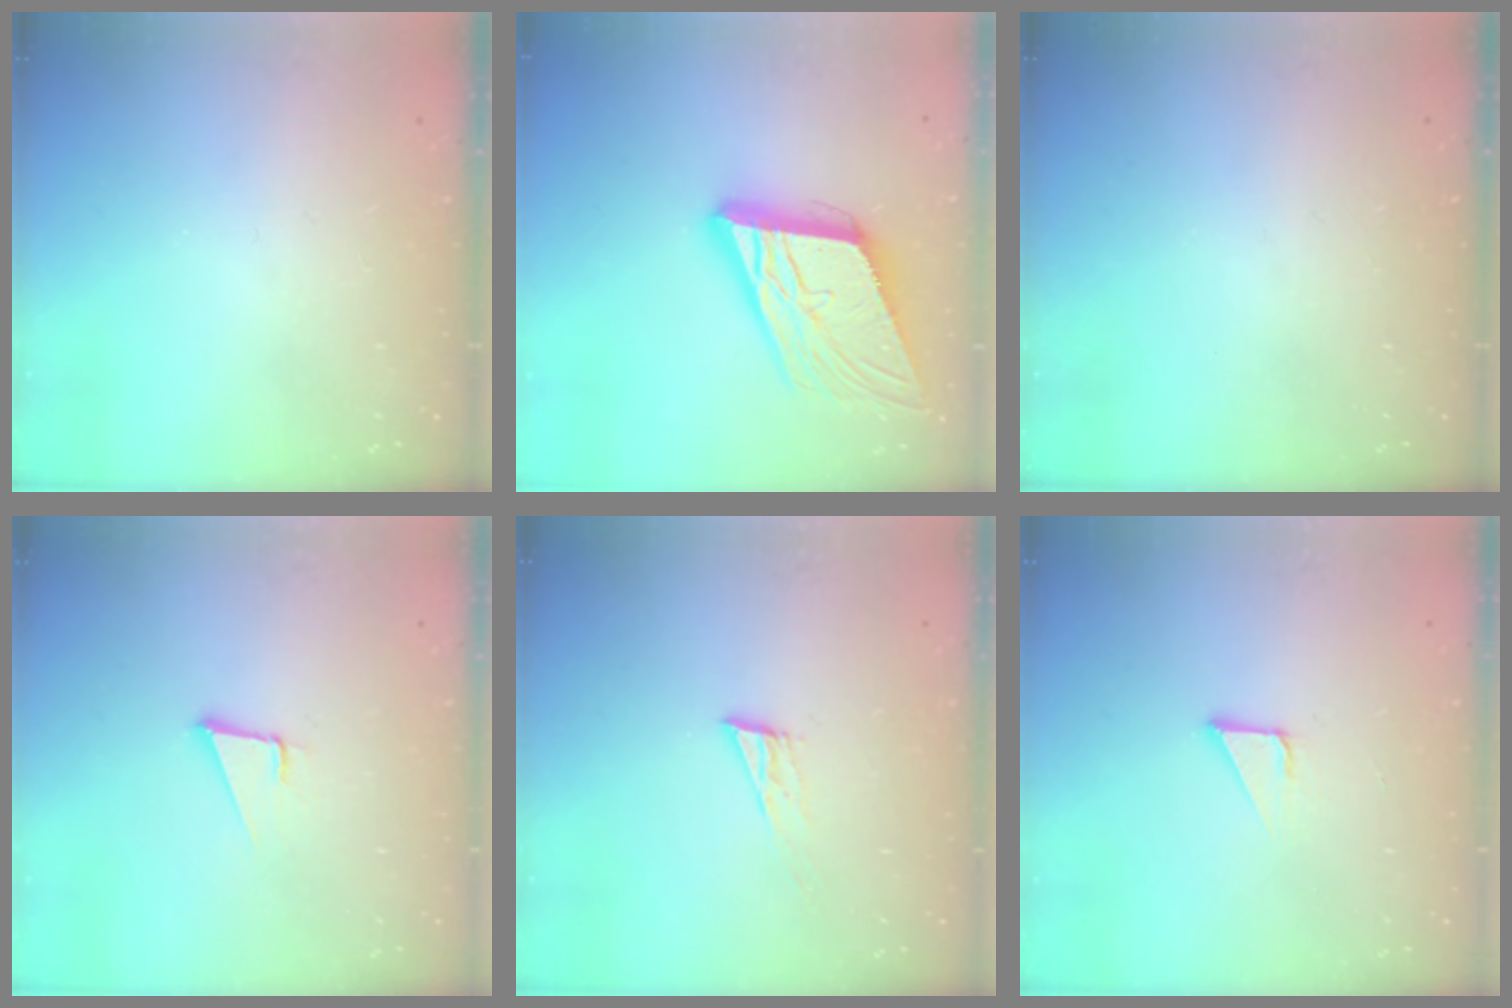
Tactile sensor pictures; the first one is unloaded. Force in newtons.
{"total": 18.8, "press": 18.5, "slide": 3.5}
{"total": 0.0}
{"total": 3.7, "press": 2.9, "slide": 2.3}
{"total": 6.4, "press": 6.4, "slide": 1.0}
{"total": 2.1, "press": 2.1, "slide": 0.0}